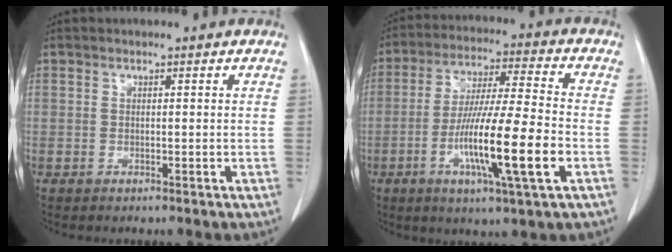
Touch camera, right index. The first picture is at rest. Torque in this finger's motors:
{"motor_torque": [1.68, -0.46, 1.05, 0.21]}